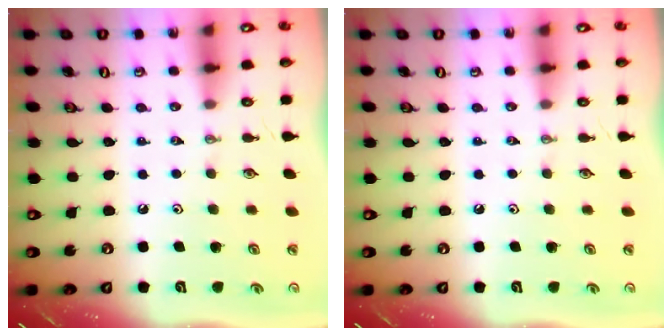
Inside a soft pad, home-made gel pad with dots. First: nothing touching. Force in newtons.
{"total": 0.0}